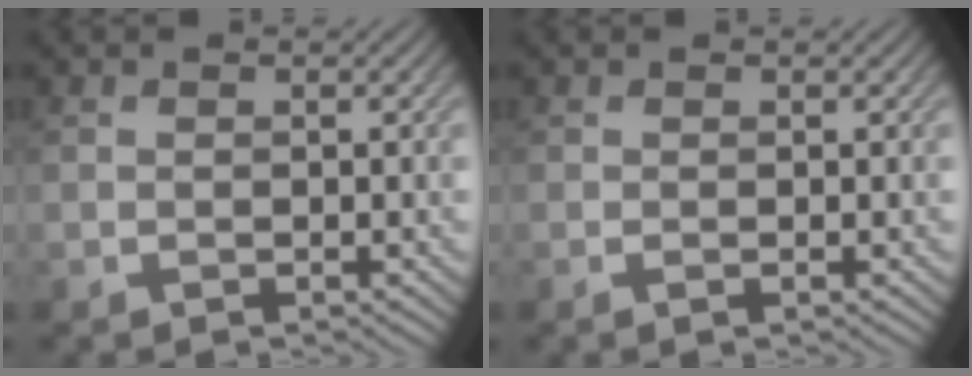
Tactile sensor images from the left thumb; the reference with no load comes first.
{"total": 0.5, "force": [-0.1, 0.0, 0.5], "torque": [-0.013, -0.004, -0.003]}